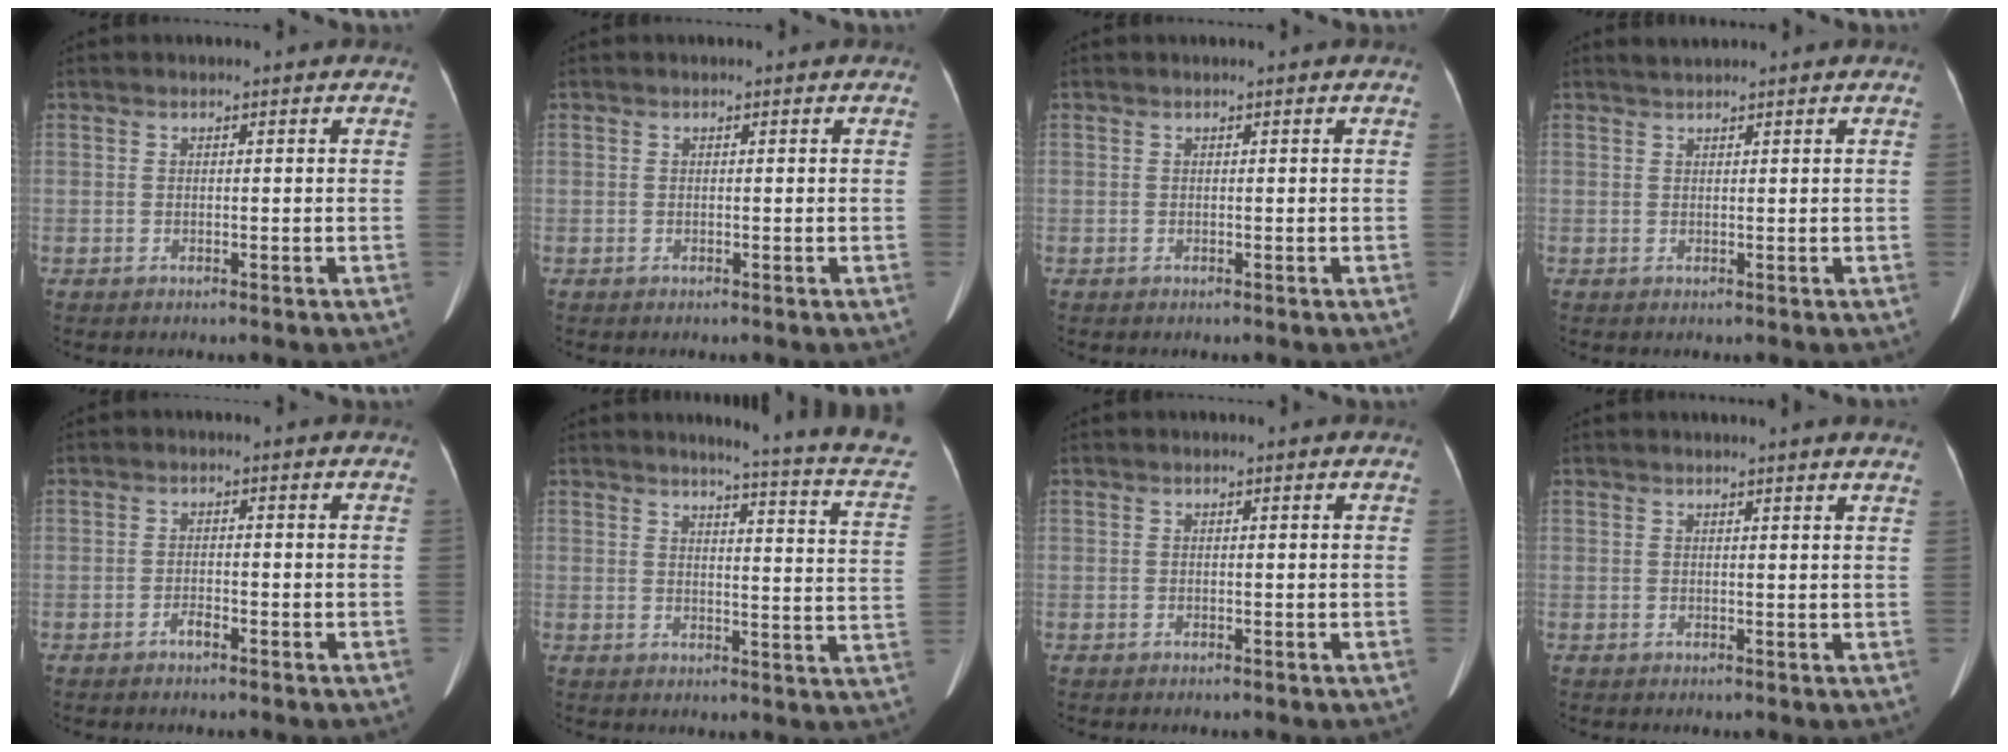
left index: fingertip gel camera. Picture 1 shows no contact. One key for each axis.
{"total": 0.0}
{"total": 0.0}
{"total": 1.0, "fx": 1.0, "fy": -0.1, "fz": 0.1, "tx": -0.007, "ty": 0.010, "tz": 0.024}
{"total": 1.4, "fx": -1.2, "fy": 0.3, "fz": 0.7, "tx": -0.014, "ty": -0.002, "tz": -0.020}
{"total": 15.4, "fx": 13.8, "fy": -0.6, "fz": 6.8, "tx": -0.085, "ty": -0.081, "tz": 0.132}
{"total": 0.0}
{"total": 6.1, "fx": 5.6, "fy": -0.4, "fz": 2.5, "tx": -0.029, "ty": 0.008, "tz": 0.045}